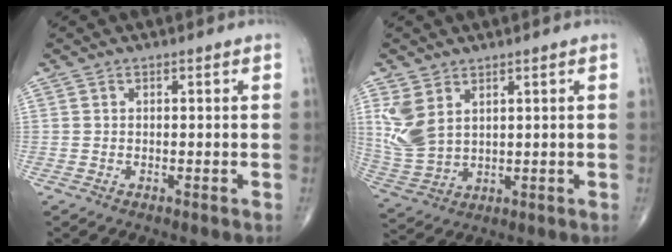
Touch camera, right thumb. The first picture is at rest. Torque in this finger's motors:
{"motor_torque": [0.03, 0.21, 0.65, 0.63, 0.06]}